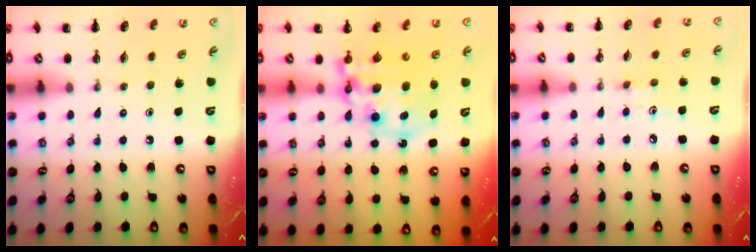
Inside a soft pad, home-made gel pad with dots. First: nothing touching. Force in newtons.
{"total": 12.1, "press": 11.8, "slide": 2.9}
{"total": 3.6, "press": 3.4, "slide": 1.3}